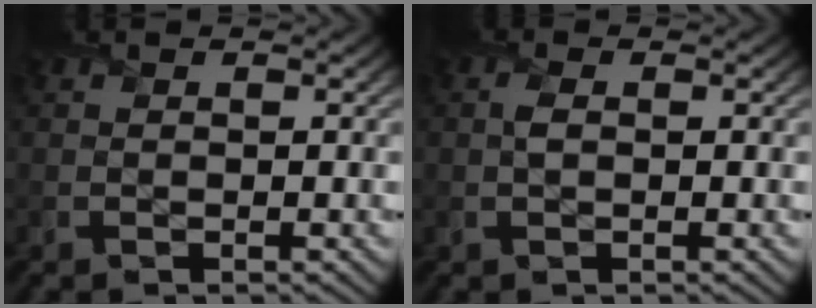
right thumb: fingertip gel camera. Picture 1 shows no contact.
{"total": 1.2, "force": [0.1, 0.6, 1.1], "torque": [-0.027, 0.001, 0.001]}